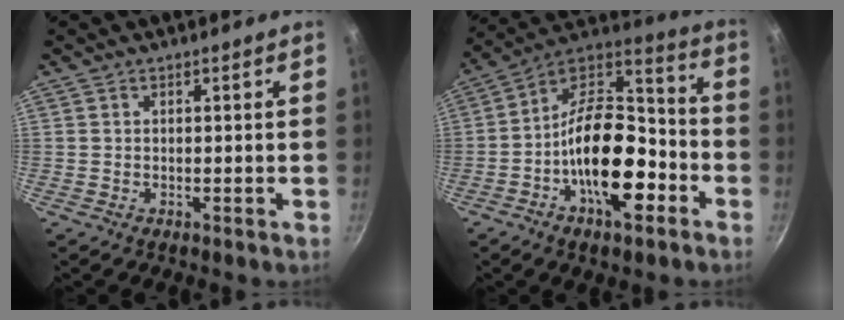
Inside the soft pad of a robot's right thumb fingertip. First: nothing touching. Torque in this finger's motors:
{"motor_torque": [-0.20, 1.12, 1.89, -0.89, 0.18]}